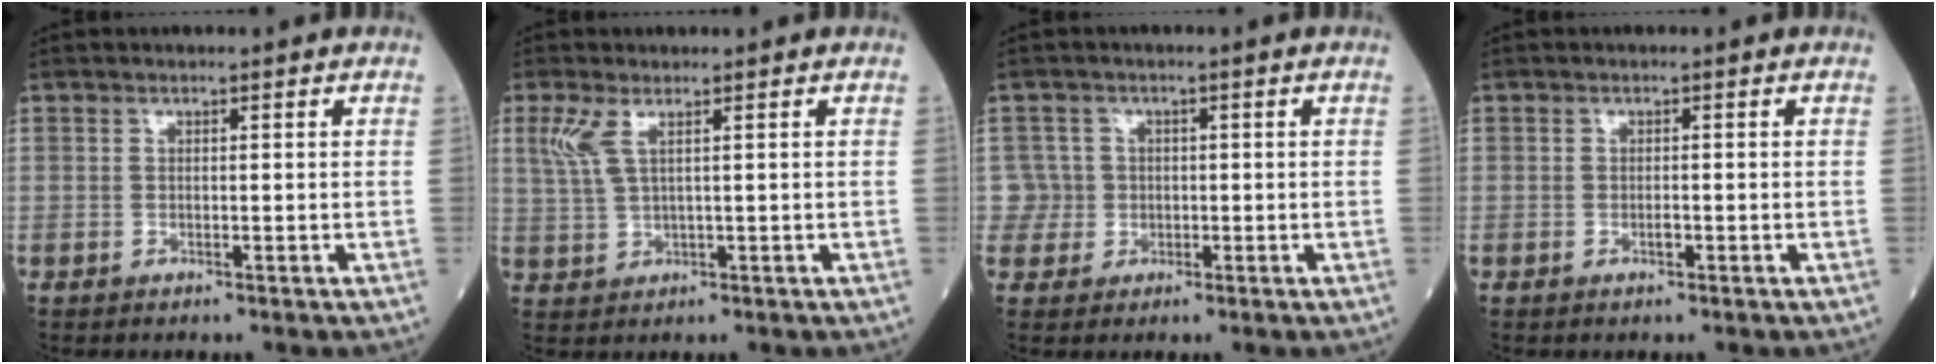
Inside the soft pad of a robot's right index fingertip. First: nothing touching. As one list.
[{"total": 3.2, "force": [1.4, 0.6, 2.8], "torque": [-0.077, 0.011, 0.036]}, {"total": 3.1, "force": [-0.2, 3.0, -0.7], "torque": [0.028, 0.011, -0.007]}, {"total": 0.8, "force": [-0.4, 0.2, 0.7], "torque": [-0.015, 0.000, -0.005]}]